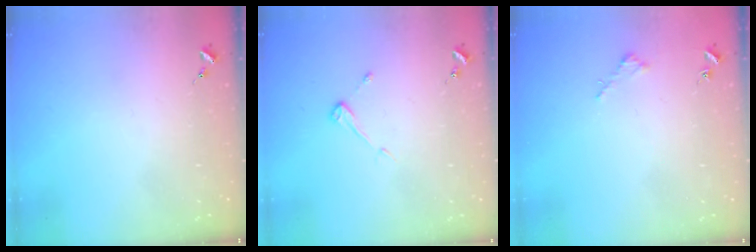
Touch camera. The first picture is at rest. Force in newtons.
{"total": 3.9, "press": 3.9, "slide": 0.3}
{"total": 1.9, "press": 1.9, "slide": 0.2}